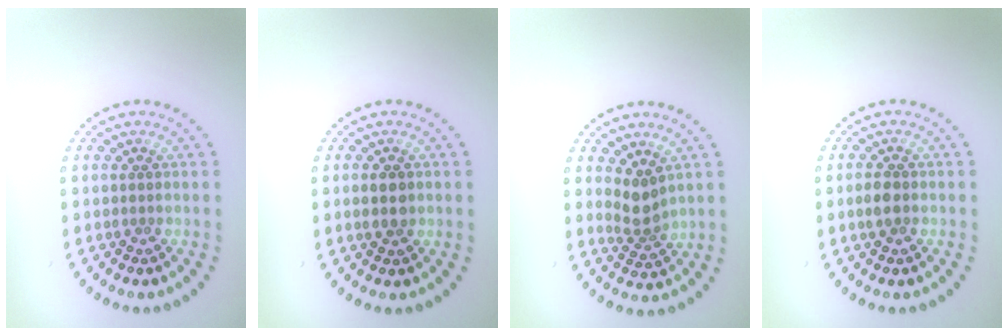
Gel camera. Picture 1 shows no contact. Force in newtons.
{"total": 1.7, "press": 1.7, "slide": 0.1}
{"total": 2.4, "press": 1.9, "slide": 1.6}
{"total": 1.6, "press": 1.6, "slide": 0.2}